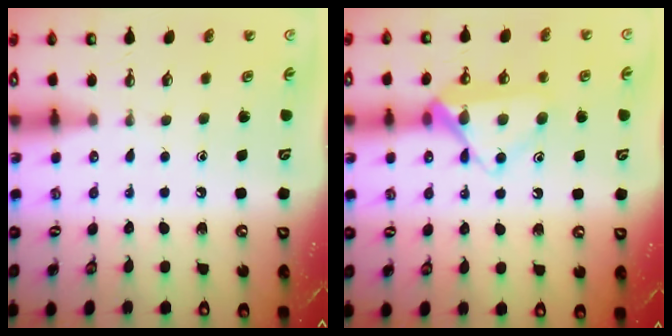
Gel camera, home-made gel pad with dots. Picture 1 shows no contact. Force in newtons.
{"total": 13.0, "press": 13.0, "slide": 0.5}